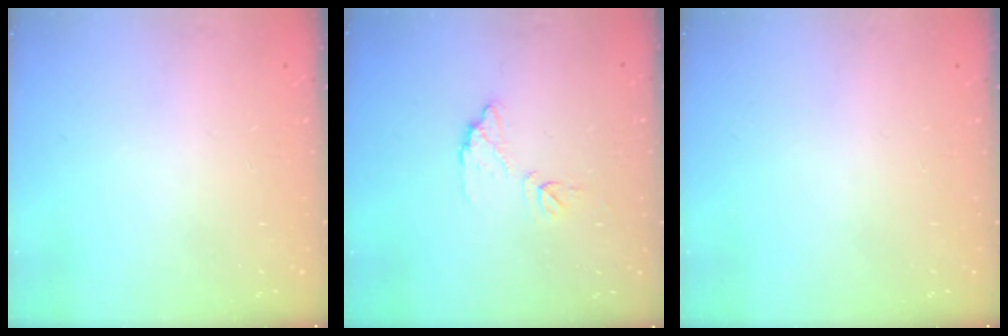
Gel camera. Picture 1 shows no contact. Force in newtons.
{"total": 7.2, "press": 7.2, "slide": 0.3}
{"total": 0.0}